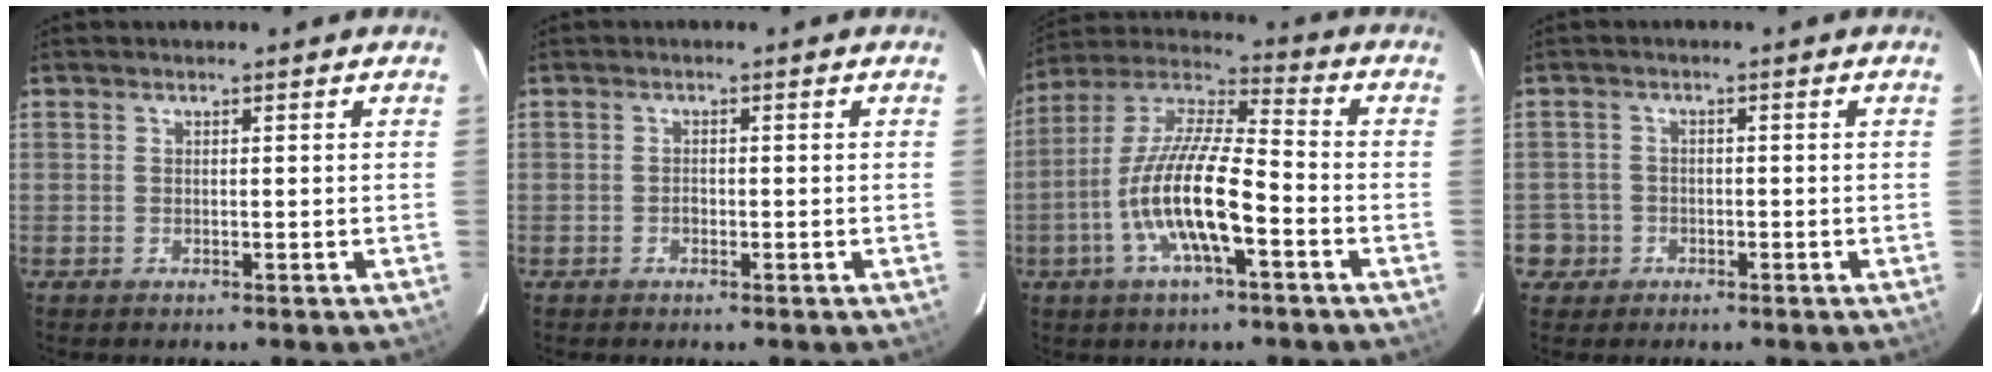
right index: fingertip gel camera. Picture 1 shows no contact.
{"total": 0.9, "force": [-0.5, 0.7, 0.4], "torque": [-0.007, 0.003, -0.007]}
{"total": 15.1, "force": [-5.3, 3.6, 13.7], "torque": [-0.271, -0.006, -0.107]}
{"total": 4.3, "force": [-1.6, 4.0, 0.2], "torque": [-0.012, 0.025, -0.028]}